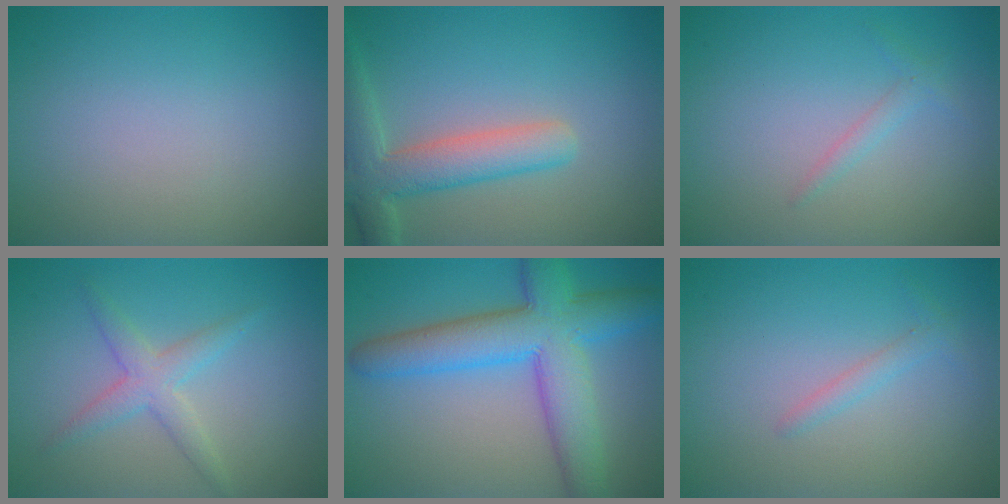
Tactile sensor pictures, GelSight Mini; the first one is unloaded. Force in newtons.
{"total": 5.3, "press": 5.3, "slide": 0.4}
{"total": 1.1, "press": 1.1, "slide": 0.0}
{"total": 2.6, "press": 2.6, "slide": 0.1}
{"total": 8.8, "press": 8.8, "slide": 0.2}
{"total": 1.2, "press": 1.2, "slide": 0.1}